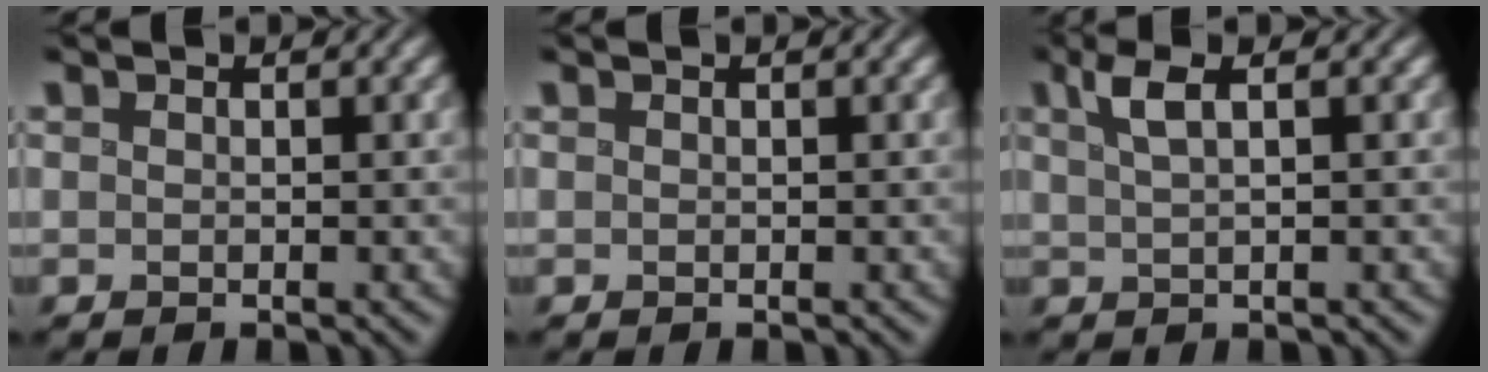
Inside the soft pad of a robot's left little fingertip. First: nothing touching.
{"total": 0.0}
{"total": 2.6, "force": [1.2, 0.4, 2.2], "torque": [-0.058, 0.008, 0.024]}